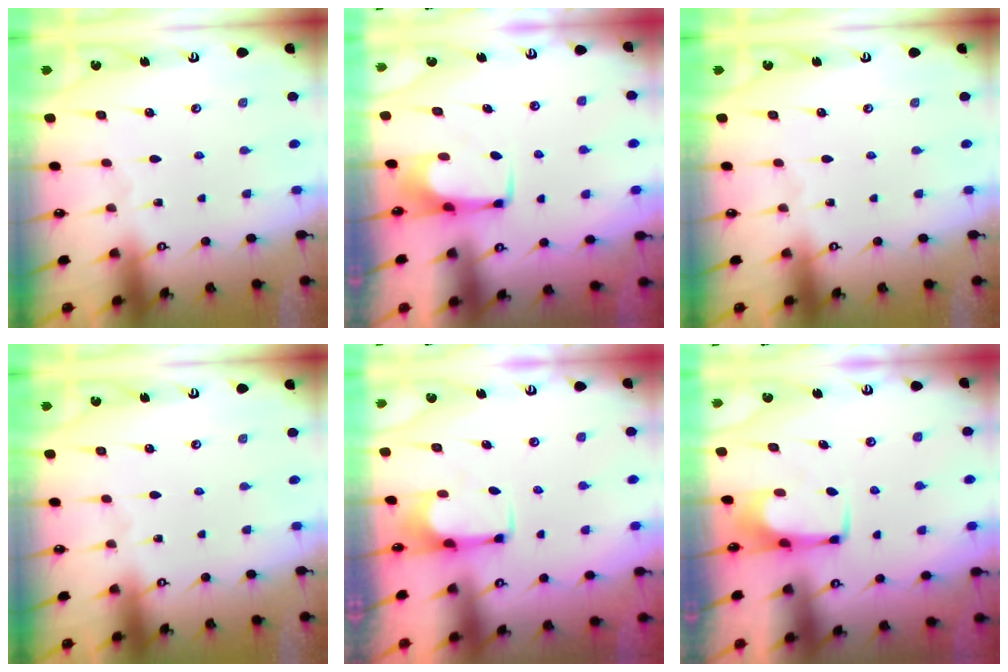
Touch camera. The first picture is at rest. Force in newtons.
{"total": 2.0, "press": 1.9, "slide": 0.6}
{"total": 0.0}
{"total": 0.0}
{"total": 2.8, "press": 2.5, "slide": 1.1}
{"total": 2.0, "press": 1.9, "slide": 0.6}